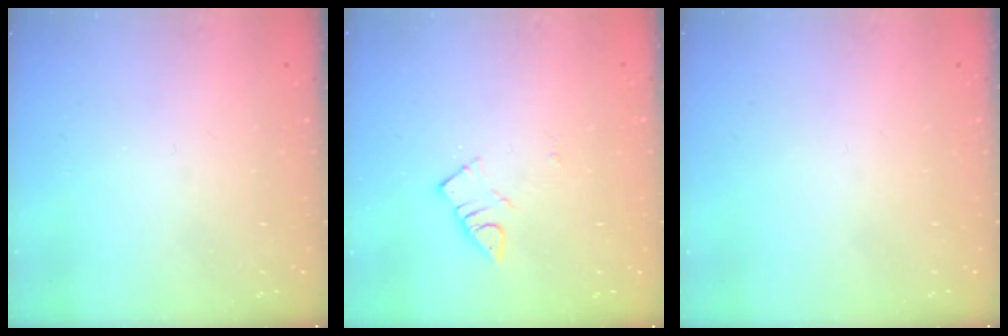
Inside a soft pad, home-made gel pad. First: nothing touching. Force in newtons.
{"total": 2.8, "press": 2.7, "slide": 0.3}
{"total": 1.8, "press": 1.7, "slide": 0.1}